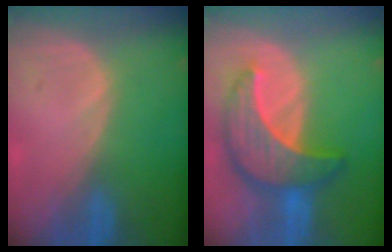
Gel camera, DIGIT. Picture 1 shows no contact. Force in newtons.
{"total": 10.0, "press": 10.0, "slide": 0.6}